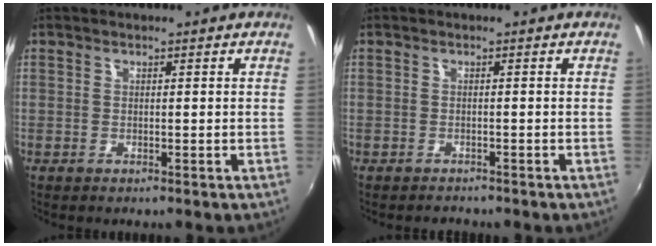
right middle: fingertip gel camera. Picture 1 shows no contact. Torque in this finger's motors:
{"motor_torque": [-0.44, -0.07, -0.04, -0.02]}